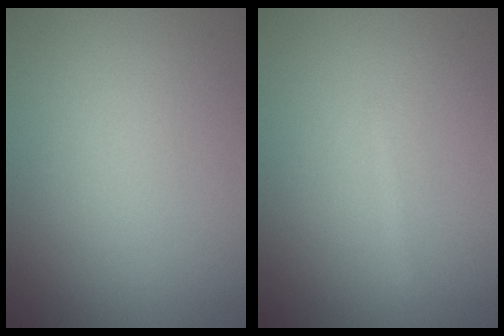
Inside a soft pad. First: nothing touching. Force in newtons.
{"total": 0.7, "press": 0.7, "slide": 0.1}